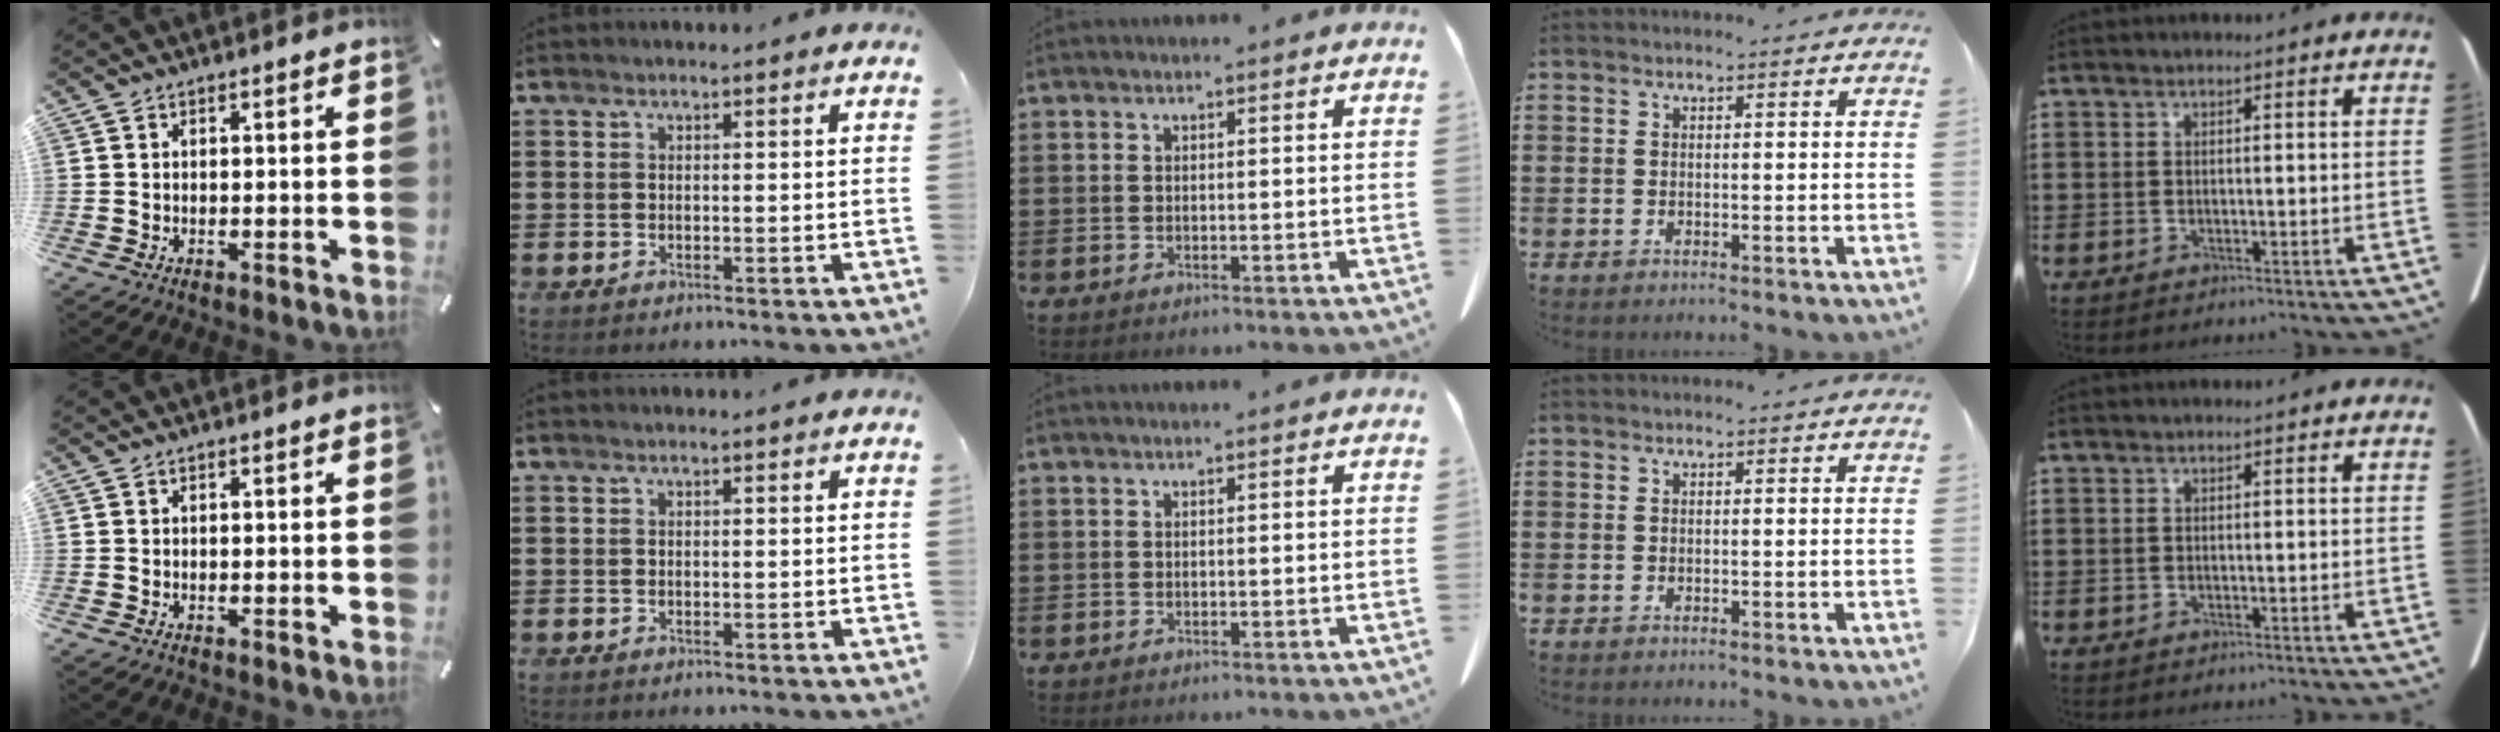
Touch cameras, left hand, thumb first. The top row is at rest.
{}